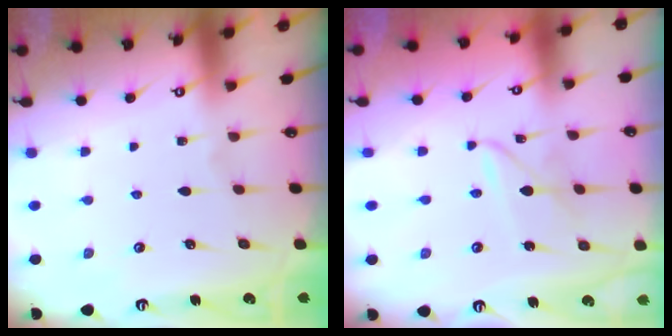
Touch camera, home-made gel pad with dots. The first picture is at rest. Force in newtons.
{"total": 3.0, "press": 2.9, "slide": 0.3}